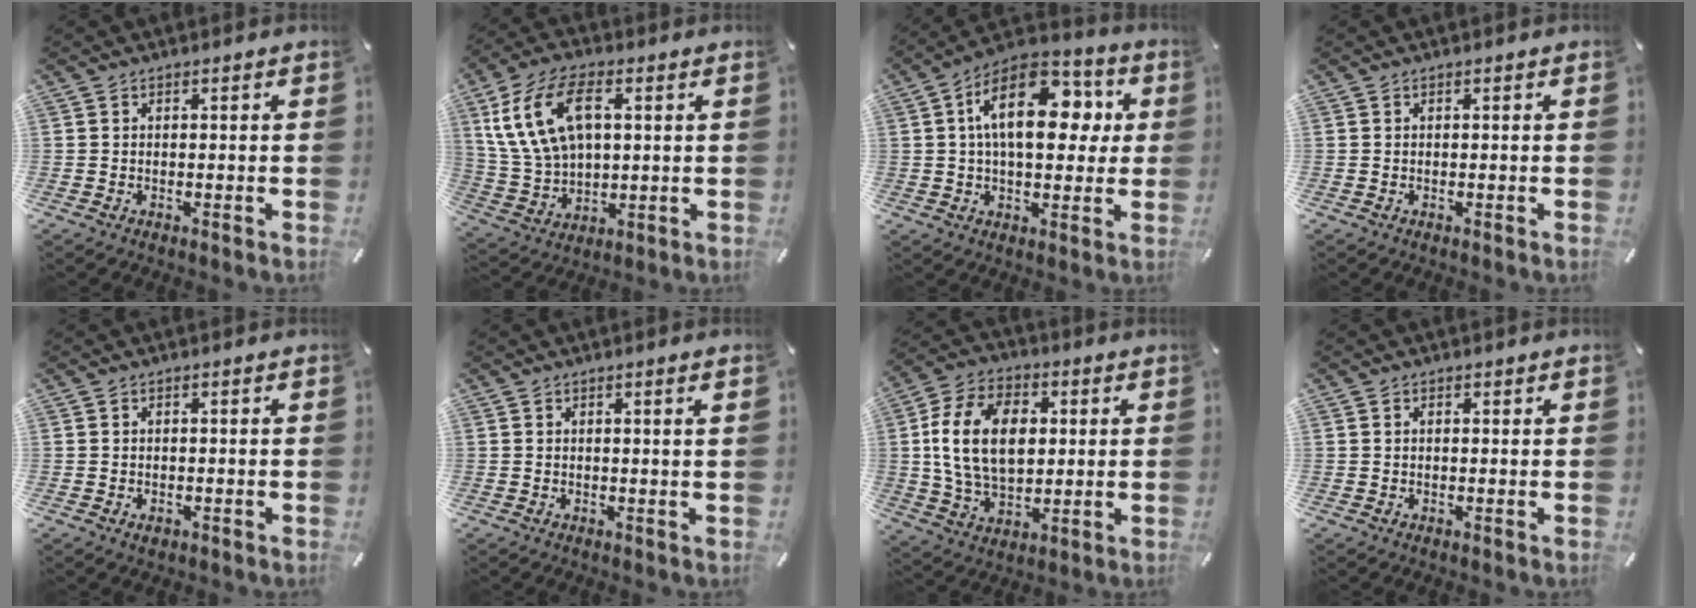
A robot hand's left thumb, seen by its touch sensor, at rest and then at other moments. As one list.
[{"total": 14.6, "force": [4.8, 9.1, 10.4], "torque": [-0.249, 0.010, 0.085]}, {"total": 17.9, "force": [4.5, 10.3, 14.0], "torque": [-0.233, -0.005, 0.076]}, {"total": 0.0}, {"total": 1.0, "force": [-0.4, 0.6, 0.7], "torque": [-0.012, 0.001, -0.008]}, {"total": 1.5, "force": [0.5, -0.1, 1.4], "torque": [-0.027, -0.003, 0.007]}, {"total": 16.1, "force": [2.3, 11.1, 11.5], "torque": [-0.243, 0.014, 0.038]}, {"total": 0.7, "force": [0.2, 0.4, 0.5], "torque": [-0.011, 0.003, 0.003]}]